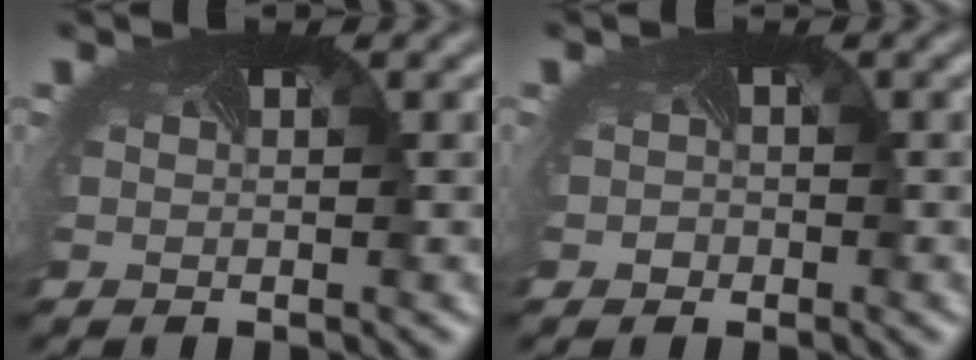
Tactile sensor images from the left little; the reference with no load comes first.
{"total": 0.8, "force": [-0.3, 0.6, -0.3], "torque": [0.008, -0.005, -0.010]}